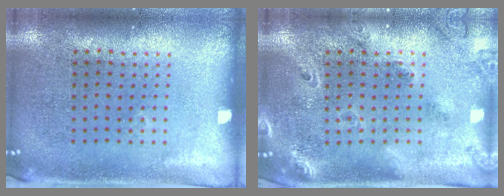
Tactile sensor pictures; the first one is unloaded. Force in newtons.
{"total": 1.8, "press": 1.5, "slide": 1.0}